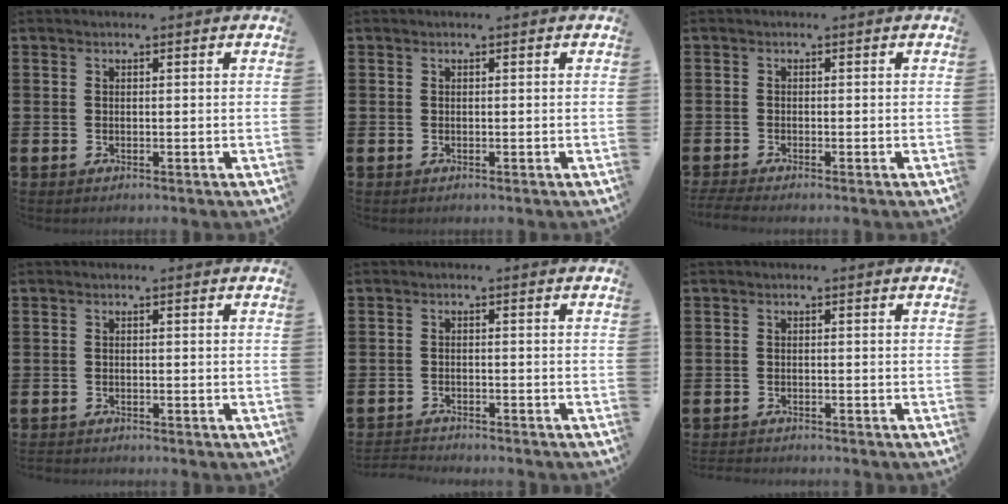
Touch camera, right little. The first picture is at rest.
{"total": 0.0}
{"total": 1.1, "force": [-0.8, 0.1, 0.7], "torque": [-0.012, -0.001, -0.016]}
{"total": 0.8, "force": [-0.8, 0.1, 0.0], "torque": [-0.001, -0.002, -0.016]}
{"total": 1.7, "force": [-1.7, 0.0, -0.2], "torque": [-0.002, 0.003, -0.038]}
{"total": 0.8, "force": [-0.8, 0.0, 0.0], "torque": [-0.001, 0.001, -0.017]}